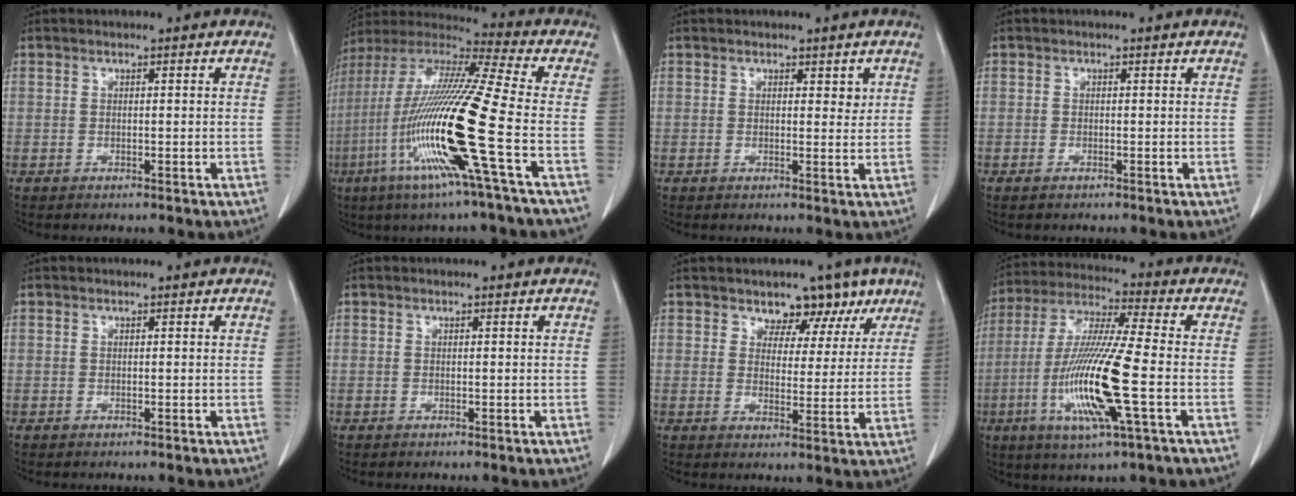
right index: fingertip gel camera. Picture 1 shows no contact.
{"total": 21.0, "force": [-6.2, -0.8, 20.0], "torque": [-0.427, -0.030, -0.136]}
{"total": 1.8, "force": [1.0, 1.1, 0.9], "torque": [-0.006, -0.007, 0.014]}
{"total": 0.5, "force": [-0.4, 0.1, 0.3], "torque": [-0.002, 0.000, -0.006]}
{"total": 0.0}
{"total": 0.0}
{"total": 7.0, "force": [4.9, 4.7, 1.8], "torque": [0.000, 0.002, 0.058]}
{"total": 16.2, "force": [-4.0, 0.5, 15.7], "torque": [-0.324, -0.018, -0.080]}